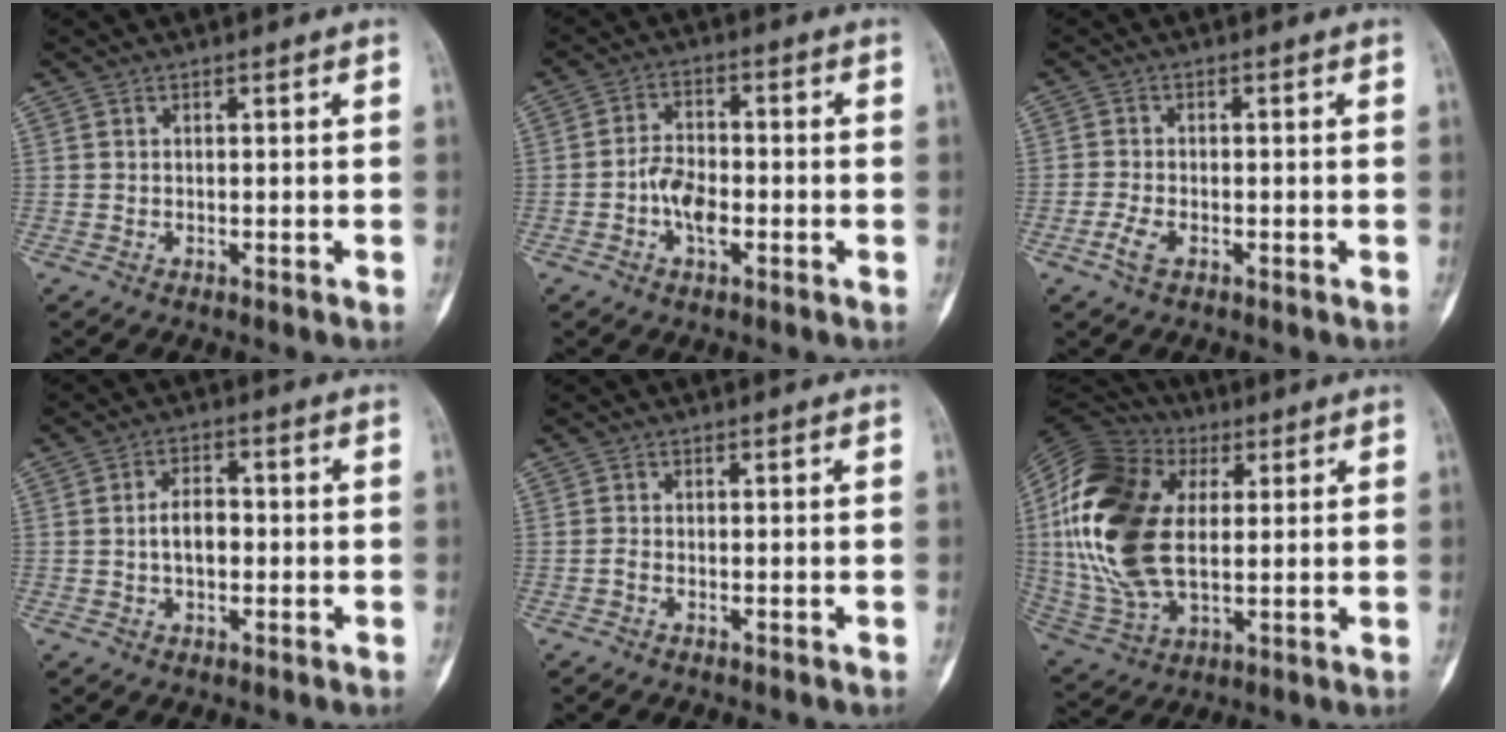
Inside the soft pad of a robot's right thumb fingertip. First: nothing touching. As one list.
[{"total": 6.3, "force": [-1.8, 3.5, 4.9], "torque": [-0.080, 0.018, -0.039]}, {"total": 3.1, "force": [-1.5, 1.6, 2.2], "torque": [-0.051, 0.005, -0.032]}, {"total": 4.9, "force": [-0.5, 3.0, 3.8], "torque": [-0.054, 0.015, -0.013]}, {"total": 0.7, "force": [-0.4, 0.1, 0.5], "torque": [-0.015, -0.001, -0.011]}, {"total": 24.6, "force": [4.2, 14.8, 19.2], "torque": [-0.398, -0.004, 0.073]}]